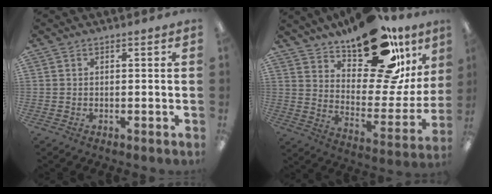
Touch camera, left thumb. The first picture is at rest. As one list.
[{"total": 24.1, "force": [16.8, 10.1, 14.0], "torque": [-0.188, -0.110, 0.284]}]